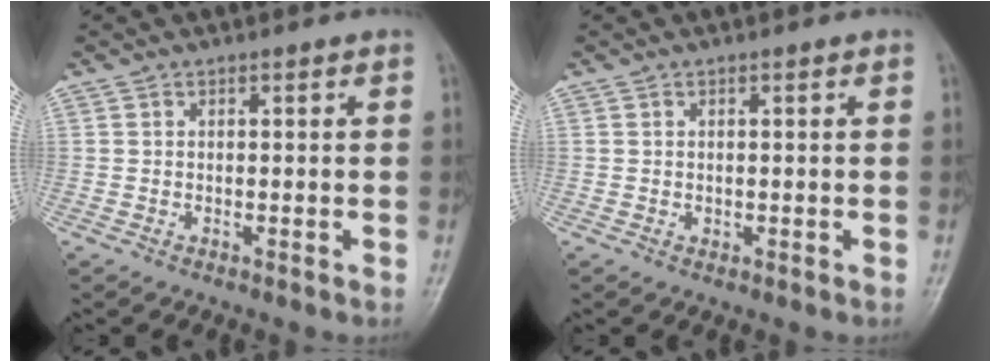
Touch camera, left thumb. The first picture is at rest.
{"total": 0.7, "force": [0.1, 0.6, 0.4], "torque": [-0.002, 0.000, 0.001]}